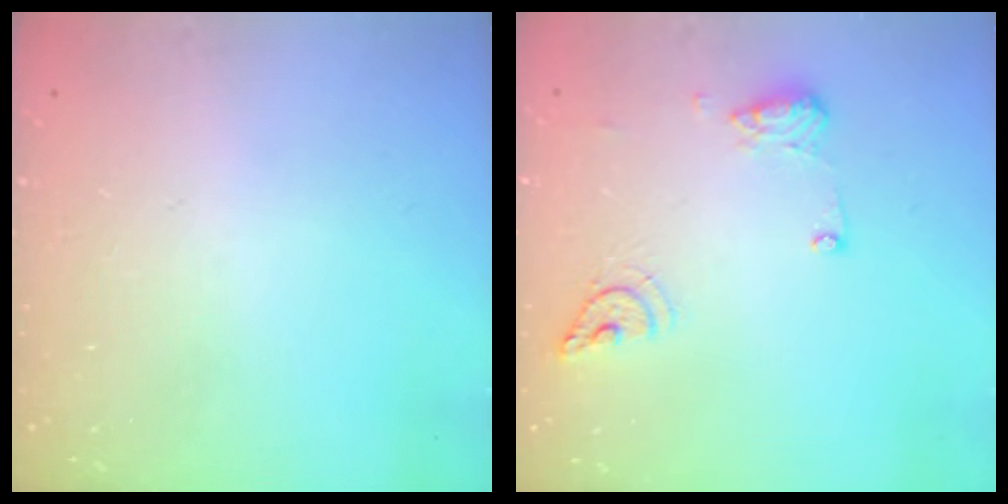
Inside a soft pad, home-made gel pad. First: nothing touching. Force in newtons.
{"total": 9.6, "press": 9.5, "slide": 1.4}